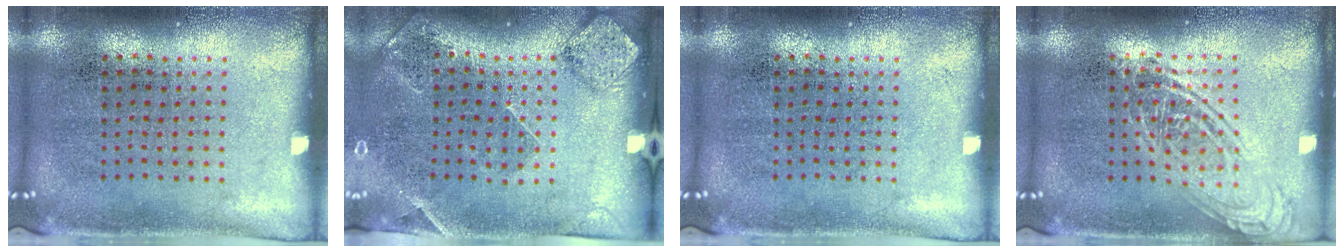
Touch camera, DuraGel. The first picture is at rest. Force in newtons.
{"total": 1.5, "press": 1.4, "slide": 0.6}
{"total": 0.0}
{"total": 2.6, "press": 2.6, "slide": 0.3}